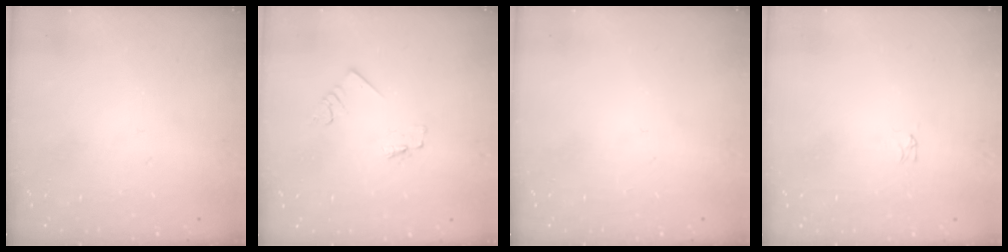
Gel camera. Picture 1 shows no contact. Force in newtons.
{"total": 1.2, "press": 1.2, "slide": 0.1}
{"total": 0.0}
{"total": 0.0}